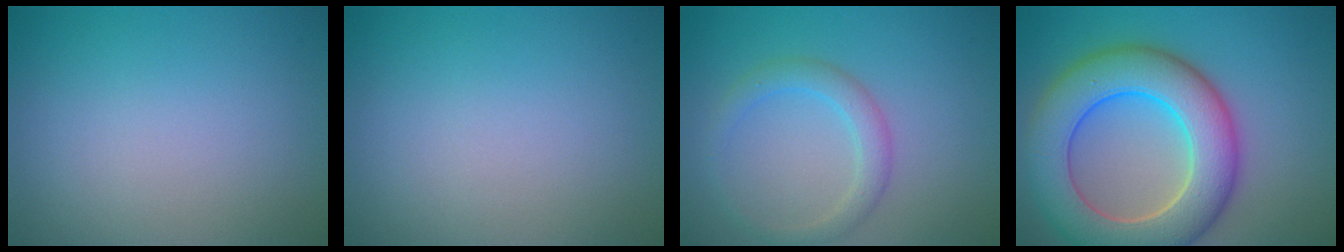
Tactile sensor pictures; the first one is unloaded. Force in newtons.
{"total": 0.0}
{"total": 2.5, "press": 2.5, "slide": 0.0}
{"total": 10.4, "press": 10.4, "slide": 0.6}